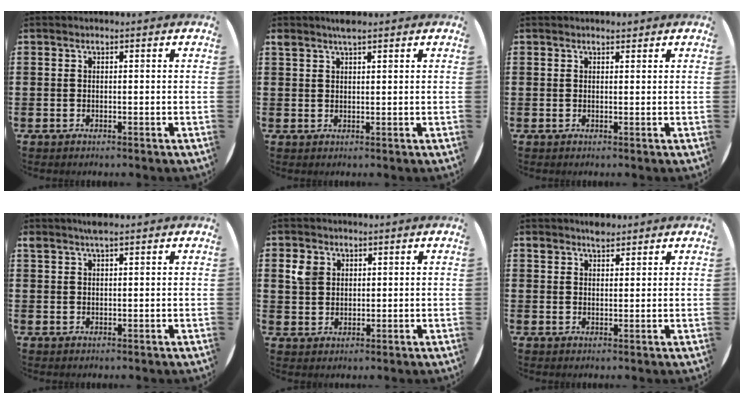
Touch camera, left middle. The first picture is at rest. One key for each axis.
{"total": 2.0, "fx": 1.8, "fy": 0.4, "fz": 0.9, "tx": -0.020, "ty": 0.004, "tz": 0.031}
{"total": 0.7, "fx": 0.7, "fy": 0.1, "fz": 0.0, "tx": 0.000, "ty": 0.003, "tz": 0.014}
{"total": 1.9, "fx": 1.7, "fy": 0.2, "fz": 0.9, "tx": -0.018, "ty": 0.003, "tz": 0.030}
{"total": 3.1, "fx": 1.7, "fy": 2.4, "fz": 0.9, "tx": -0.018, "ty": 0.003, "tz": 0.031}
{"total": 2.3, "fx": 2.1, "fy": 0.8, "fz": 0.4, "tx": -0.002, "ty": 0.001, "tz": 0.039}